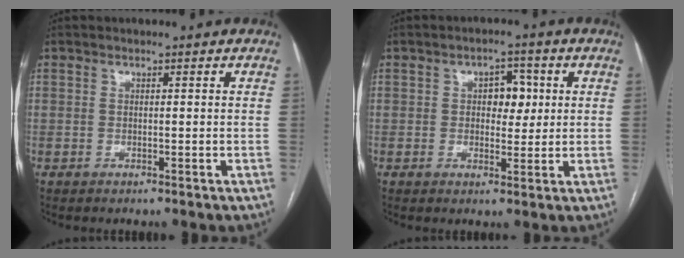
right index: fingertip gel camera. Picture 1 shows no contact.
{"total": 4.6, "force": [0.9, 2.8, 3.5], "torque": [-0.047, 0.011, 0.015]}